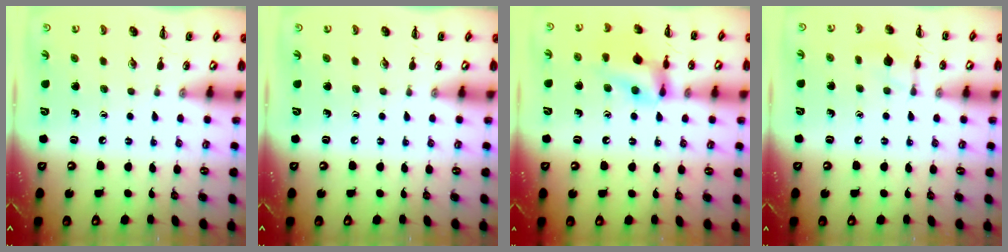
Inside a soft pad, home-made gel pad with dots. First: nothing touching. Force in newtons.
{"total": 0.0}
{"total": 13.9, "press": 13.9, "slide": 1.1}
{"total": 6.9, "press": 6.7, "slide": 1.7}